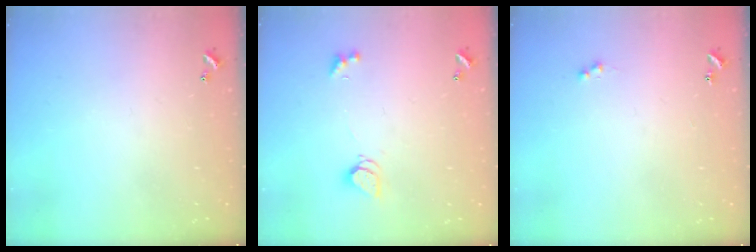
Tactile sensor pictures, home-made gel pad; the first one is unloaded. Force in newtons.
{"total": 2.3, "press": 2.3, "slide": 0.3}
{"total": 1.2, "press": 1.1, "slide": 0.6}